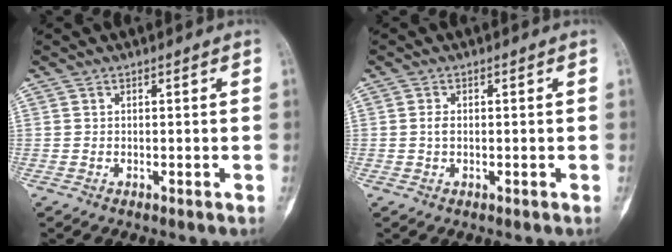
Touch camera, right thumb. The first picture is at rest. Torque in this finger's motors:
{"motor_torque": [0.35, 0.17, 0.15, -0.14, 0.04]}